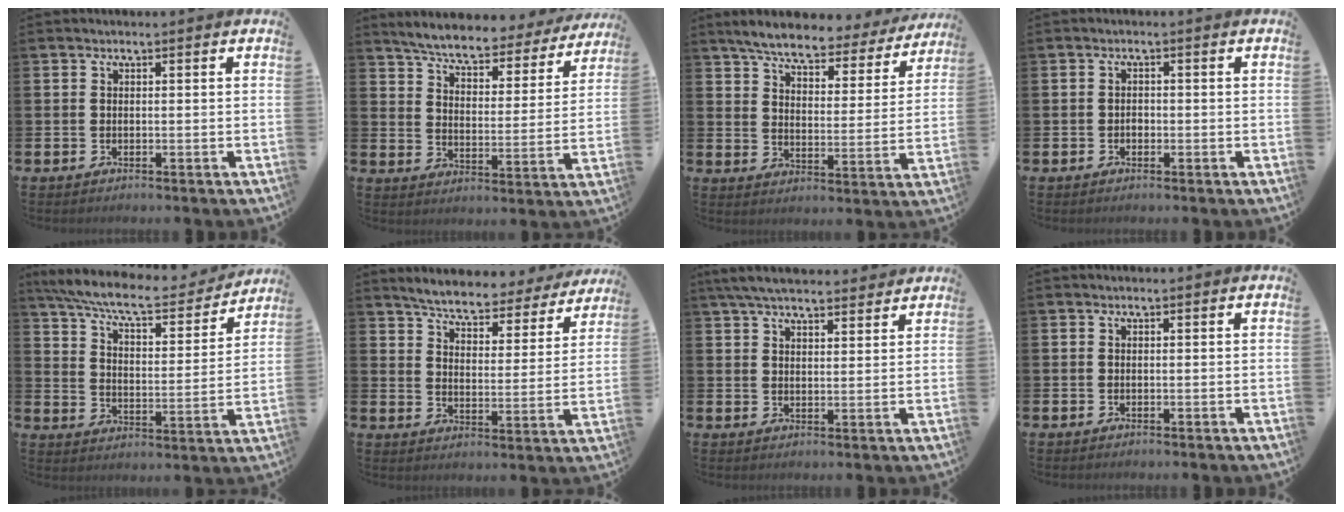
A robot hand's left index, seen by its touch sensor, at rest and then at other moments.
{"total": 6.4, "force": [6.0, 0.9, 2.2], "torque": [-0.073, -0.042, 0.099]}
{"total": 6.6, "force": [6.1, 1.0, 2.3], "torque": [-0.067, -0.040, 0.102]}
{"total": 0.9, "force": [-0.4, 0.7, 0.4], "torque": [-0.007, 0.003, -0.009]}
{"total": 9.7, "force": [8.7, 1.5, 3.9], "torque": [-0.107, -0.057, 0.147]}
{"total": 5.7, "force": [5.5, 0.7, 1.4], "torque": [-0.056, -0.040, 0.091]}
{"total": 5.8, "force": [5.4, 1.1, 1.8], "torque": [-0.048, -0.017, 0.100]}
{"total": 0.0}